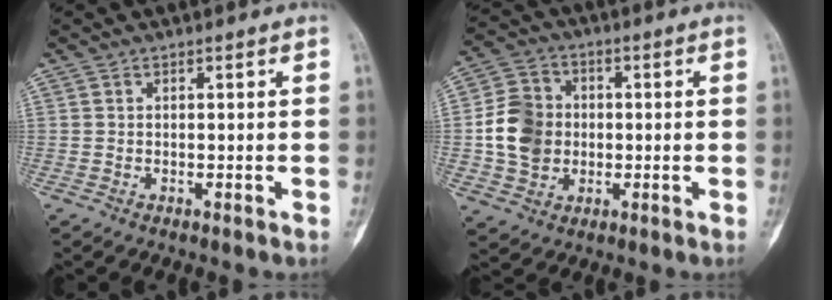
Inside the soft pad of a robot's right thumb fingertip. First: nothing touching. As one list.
[{"total": 11.1, "force": [-0.4, 9.4, 5.9], "torque": [-0.089, 0.012, -0.010]}]